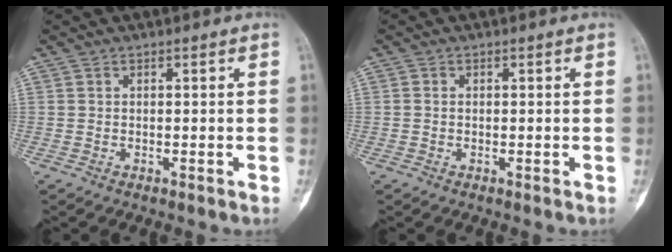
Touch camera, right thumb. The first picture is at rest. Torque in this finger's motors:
{"motor_torque": [-0.50, -0.16, 0.11, -0.22, -0.04]}